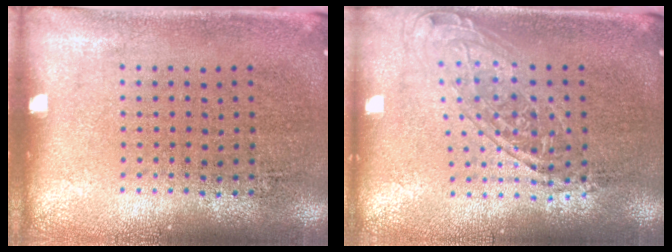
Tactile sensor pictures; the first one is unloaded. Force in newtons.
{"total": 1.5, "press": 1.2, "slide": 0.9}